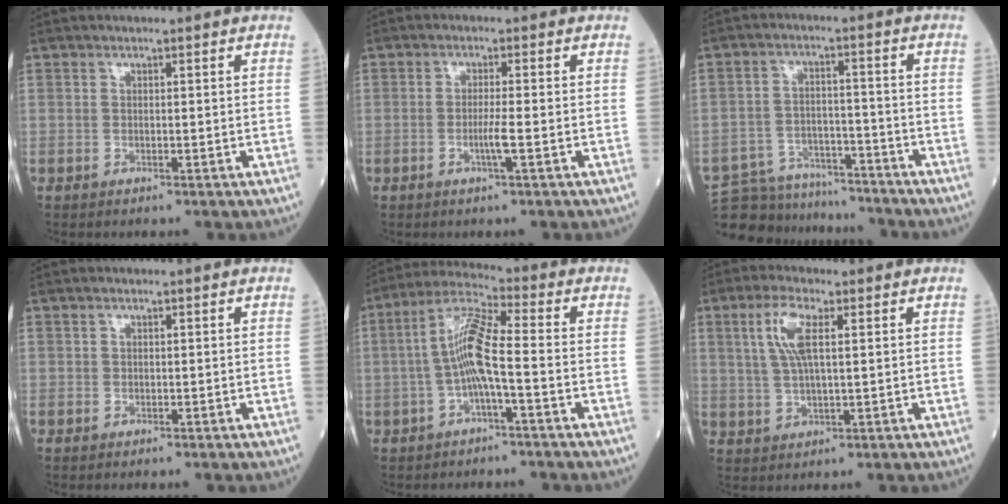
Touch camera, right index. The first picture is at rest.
{"total": 2.7, "force": [-0.9, -0.4, 2.5], "torque": [-0.050, -0.004, -0.018]}
{"total": 13.5, "force": [-12.8, 4.0, 1.7], "torque": [-0.037, 0.022, -0.191]}
{"total": 0.0}
{"total": 8.0, "force": [-1.4, 0.7, 7.9], "torque": [-0.161, 0.018, -0.031]}
{"total": 6.3, "force": [2.1, 1.5, 5.7], "torque": [-0.126, 0.009, 0.044]}